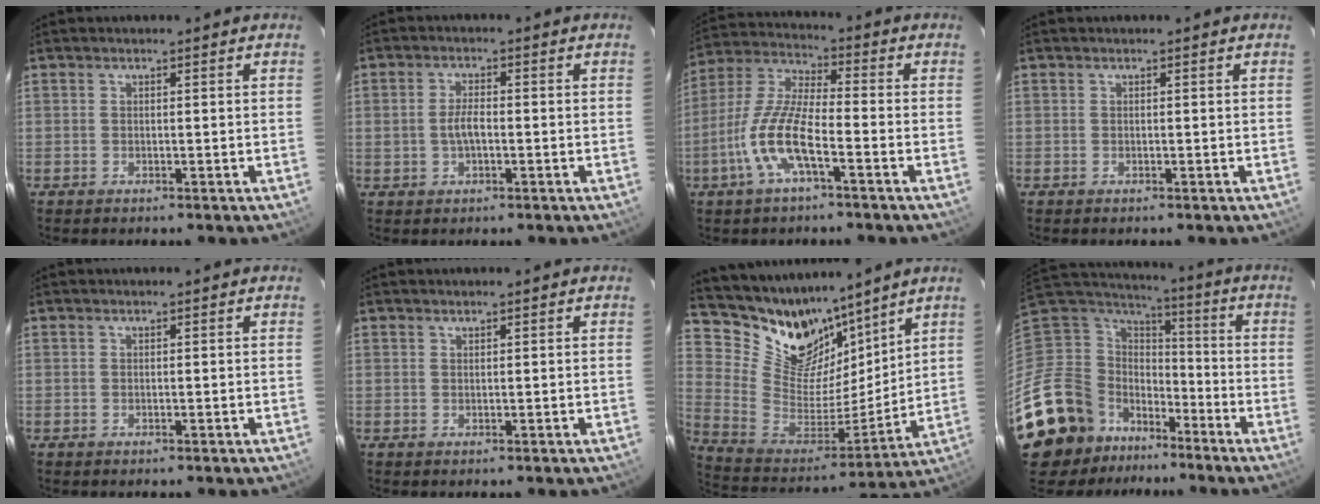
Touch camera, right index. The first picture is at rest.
{"total": 3.4, "force": [-0.6, 1.7, 2.9], "torque": [-0.059, 0.003, -0.008]}
{"total": 11.4, "force": [-4.9, 2.7, 9.9], "torque": [-0.218, -0.003, -0.099]}
{"total": 0.0}
{"total": 0.0}
{"total": 0.0}
{"total": 18.4, "force": [14.1, 9.4, 7.2], "torque": [-0.177, -0.011, 0.270]}
{"total": 20.8, "force": [-13.1, 14.1, 7.9], "torque": [-0.208, 0.017, -0.220]}